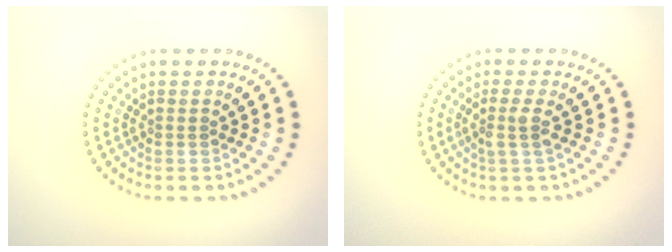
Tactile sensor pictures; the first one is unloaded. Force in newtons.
{"total": 1.8, "press": 1.3, "slide": 1.2}